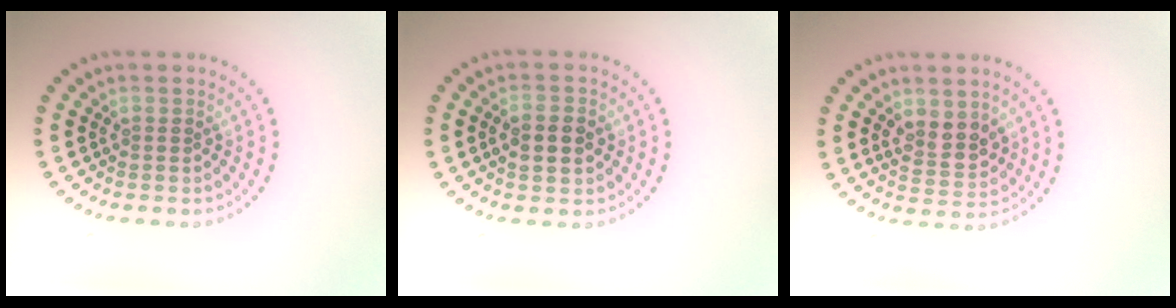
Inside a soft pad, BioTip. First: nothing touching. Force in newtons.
{"total": 2.8, "press": 2.8, "slide": 0.2}
{"total": 2.8, "press": 2.7, "slide": 0.9}